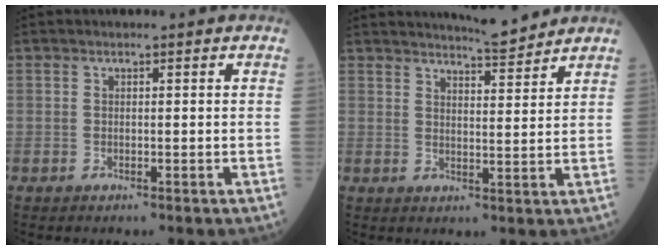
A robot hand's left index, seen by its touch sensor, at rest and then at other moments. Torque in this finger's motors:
{"motor_torque": [0.27, -0.35, 0.00, 0.04]}